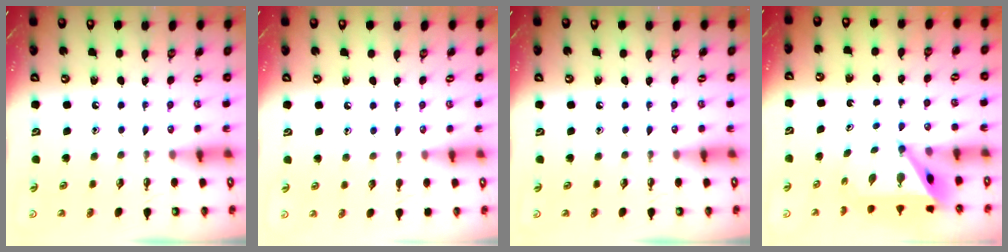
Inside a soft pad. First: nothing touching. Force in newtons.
{"total": 4.9, "press": 4.8, "slide": 0.6}
{"total": 0.0}
{"total": 5.1, "press": 5.1, "slide": 0.2}